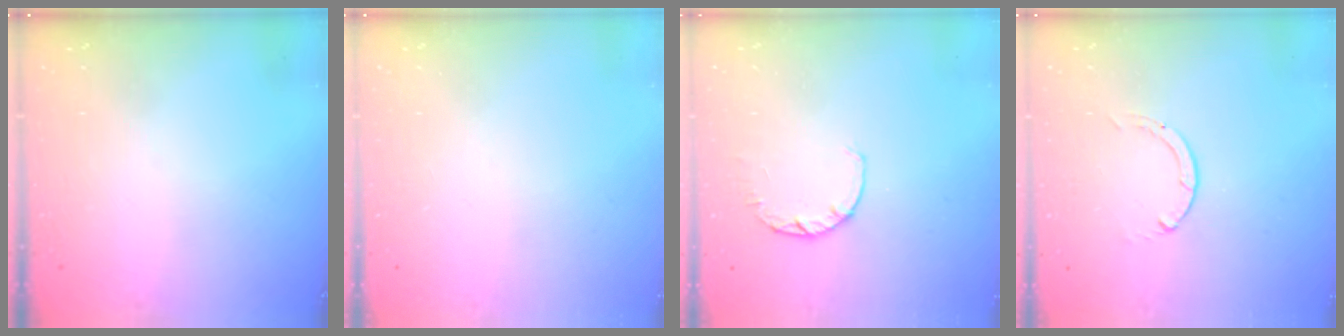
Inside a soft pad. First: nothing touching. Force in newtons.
{"total": 0.0}
{"total": 2.8, "press": 2.7, "slide": 0.5}
{"total": 0.0}